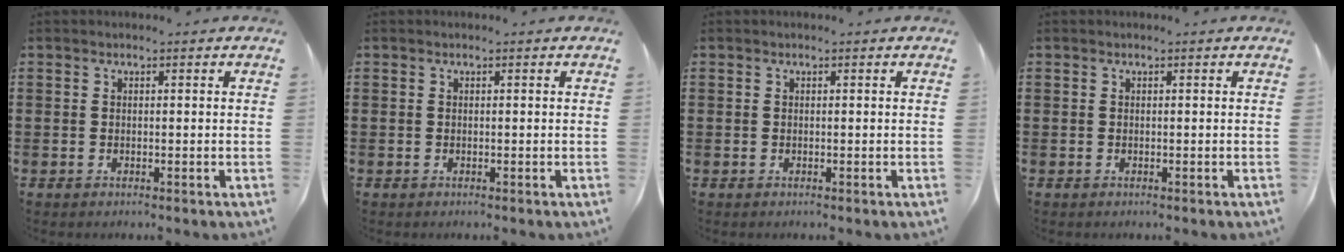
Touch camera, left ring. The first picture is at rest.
{"total": 0.0}
{"total": 0.0}
{"total": 0.0}